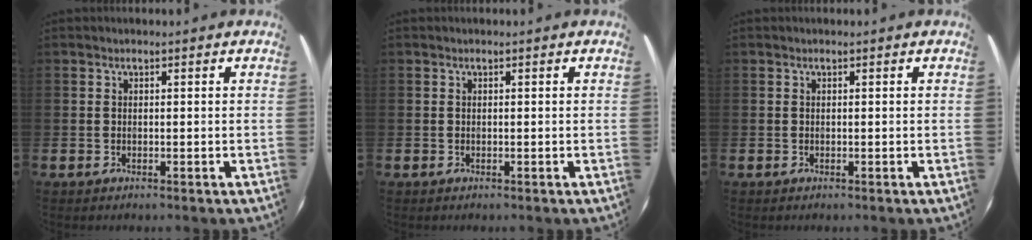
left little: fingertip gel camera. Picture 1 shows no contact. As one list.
[{"total": 0.0}, {"total": 0.0}]